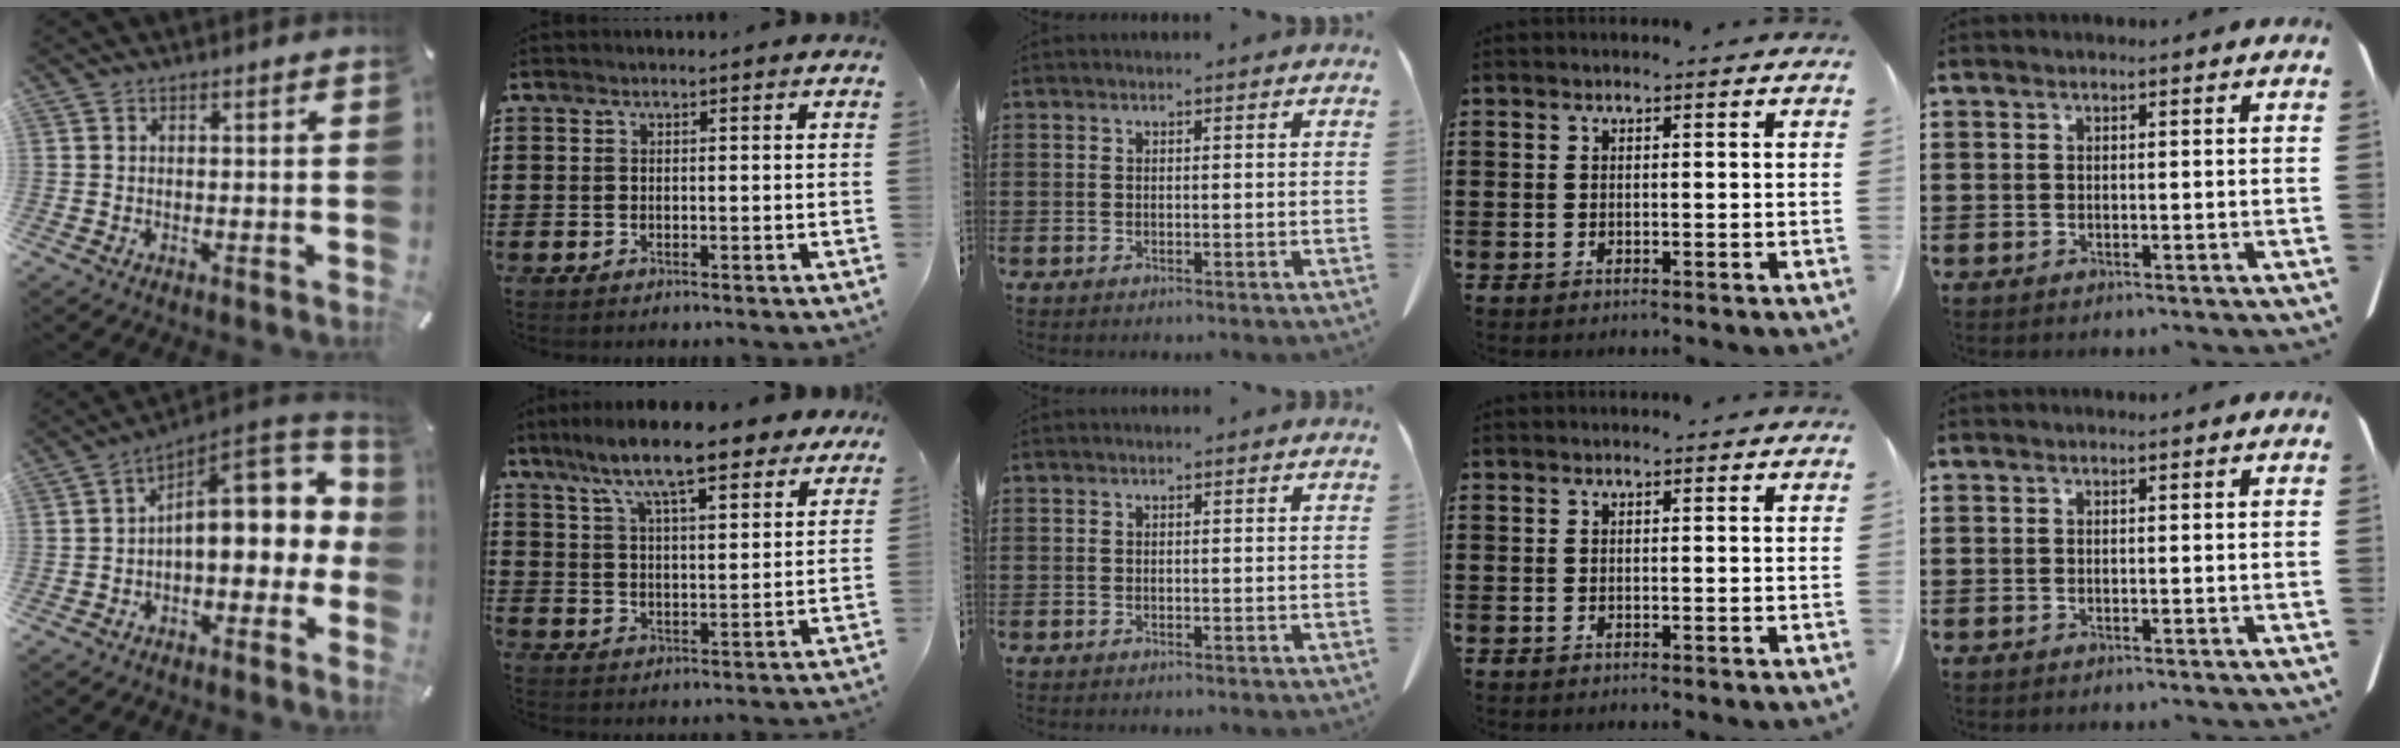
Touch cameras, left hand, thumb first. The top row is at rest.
{"thumb": {"total": 13.3, "force": [3.6, 7.4, 10.4], "torque": [-0.125, -0.037, 0.058]}, "index": {"total": 11.2, "force": [8.9, 1.9, 6.5], "torque": [-0.148, -0.027, 0.153]}}